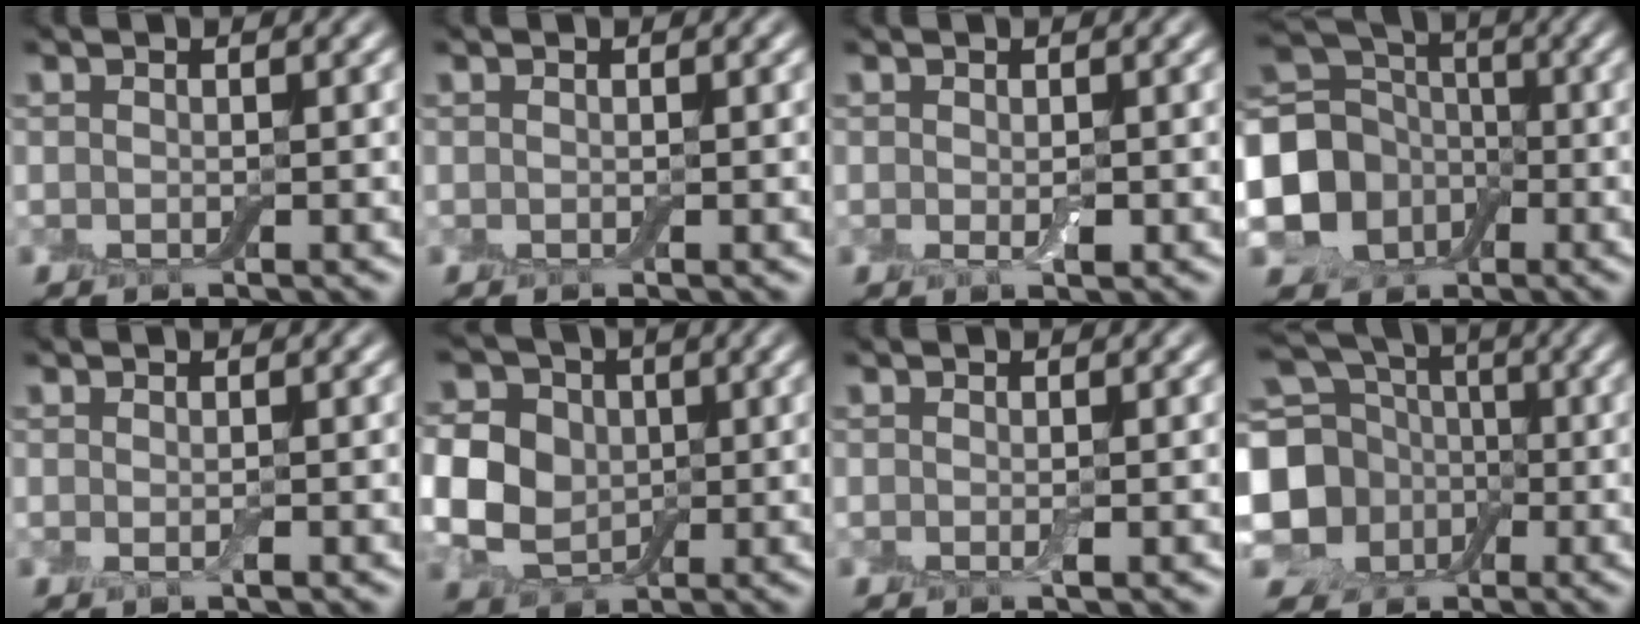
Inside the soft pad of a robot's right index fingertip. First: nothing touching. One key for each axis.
{"total": 0.0}
{"total": 1.1, "fx": -0.1, "fy": 0.6, "fz": 1.0, "tx": -0.016, "ty": -0.004, "tz": -0.001}
{"total": 8.7, "fx": -2.0, "fy": 7.2, "fz": 4.5, "tx": -0.089, "ty": -0.007, "tz": -0.051}
{"total": 0.8, "fx": 0.0, "fy": 0.1, "fz": 0.8, "tx": -0.014, "ty": -0.002, "tz": -0.001}
{"total": 9.1, "fx": 0.9, "fy": 7.8, "fz": 4.6, "tx": -0.105, "ty": 0.026, "tz": -0.001}
{"total": 0.5, "fx": 0.0, "fy": 0.0, "fz": 0.5, "tx": -0.011, "ty": -0.003, "tz": -0.002}
{"total": 10.4, "fx": -0.6, "fy": 9.1, "fz": 5.1, "tx": -0.125, "ty": -0.025, "tz": -0.025}